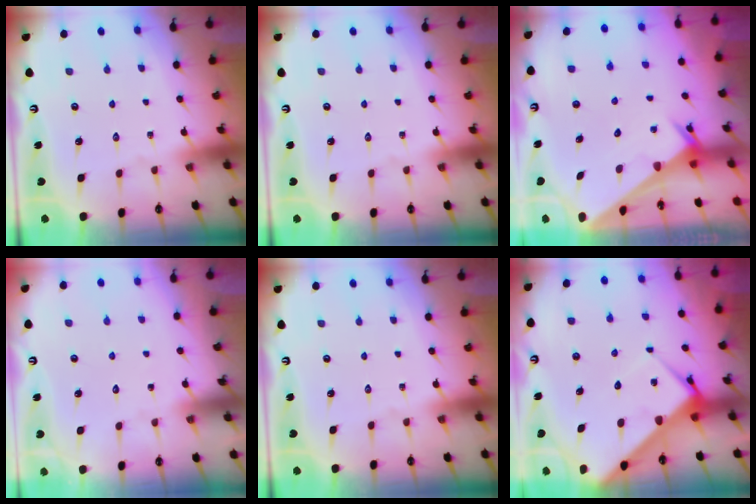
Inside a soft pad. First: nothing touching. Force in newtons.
{"total": 0.0}
{"total": 3.3, "press": 3.3, "slide": 0.4}
{"total": 5.9, "press": 5.9, "slide": 0.4}
{"total": 0.0}
{"total": 7.3, "press": 7.3, "slide": 0.6}